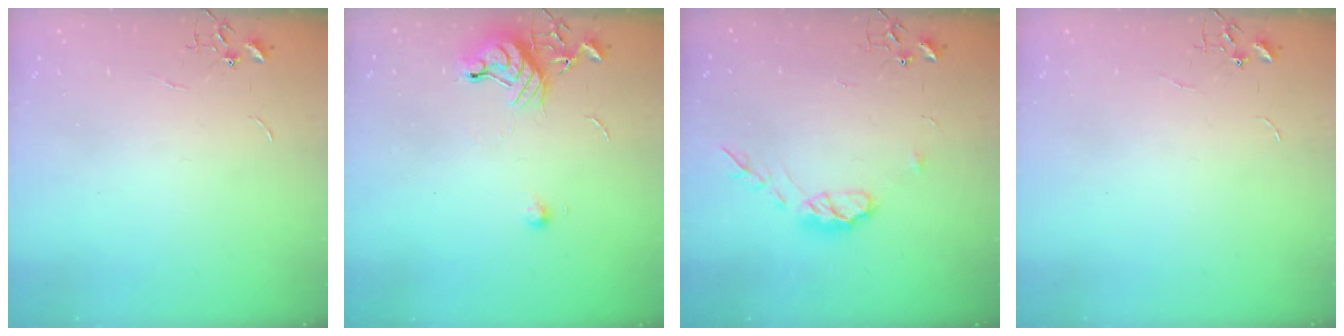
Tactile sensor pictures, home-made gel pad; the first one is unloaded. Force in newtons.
{"total": 10.3, "press": 10.2, "slide": 1.2}
{"total": 8.5, "press": 8.4, "slide": 0.5}
{"total": 0.0}